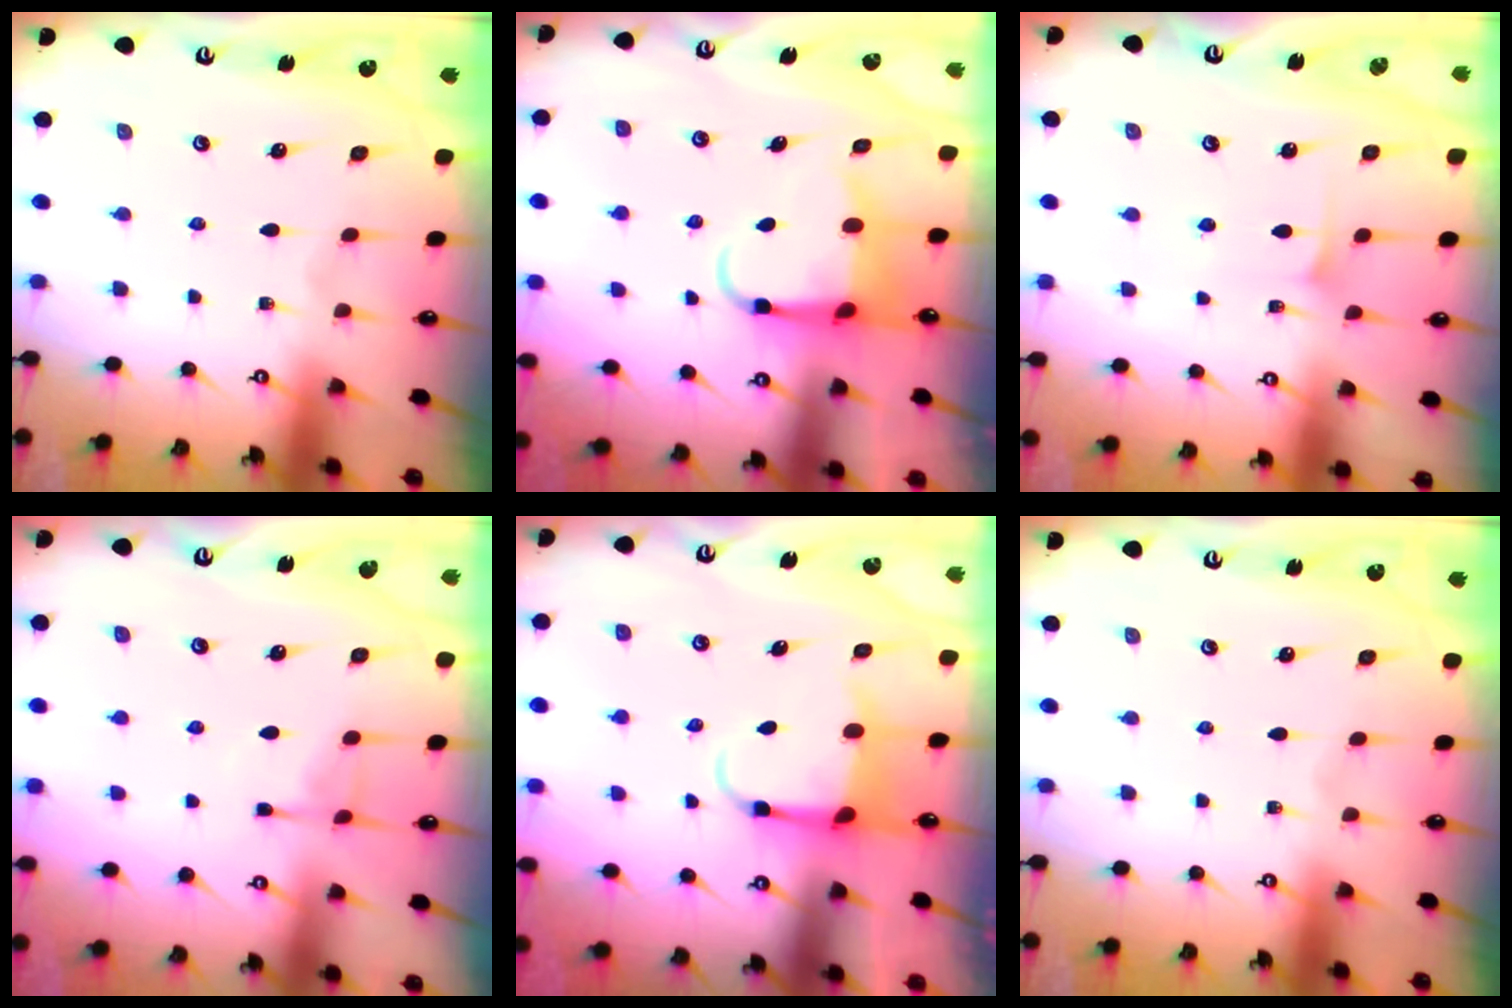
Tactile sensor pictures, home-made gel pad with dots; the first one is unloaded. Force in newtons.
{"total": 4.9, "press": 4.8, "slide": 0.7}
{"total": 6.2, "press": 6.1, "slide": 1.0}
{"total": 5.2, "press": 5.1, "slide": 0.6}
{"total": 4.0, "press": 3.8, "slide": 1.0}
{"total": 0.0}